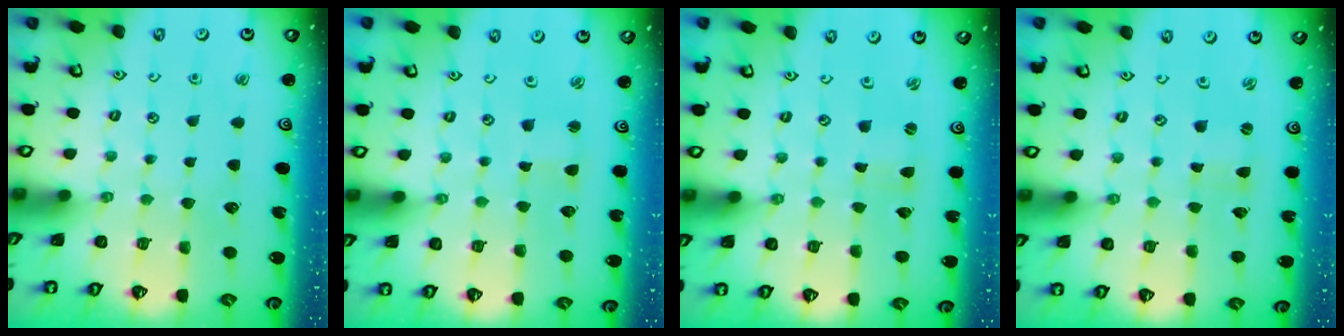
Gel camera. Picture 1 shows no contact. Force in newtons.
{"total": 1.4, "press": 1.4, "slide": 0.3}
{"total": 0.7, "press": 0.6, "slide": 0.1}
{"total": 0.7, "press": 0.6, "slide": 0.1}